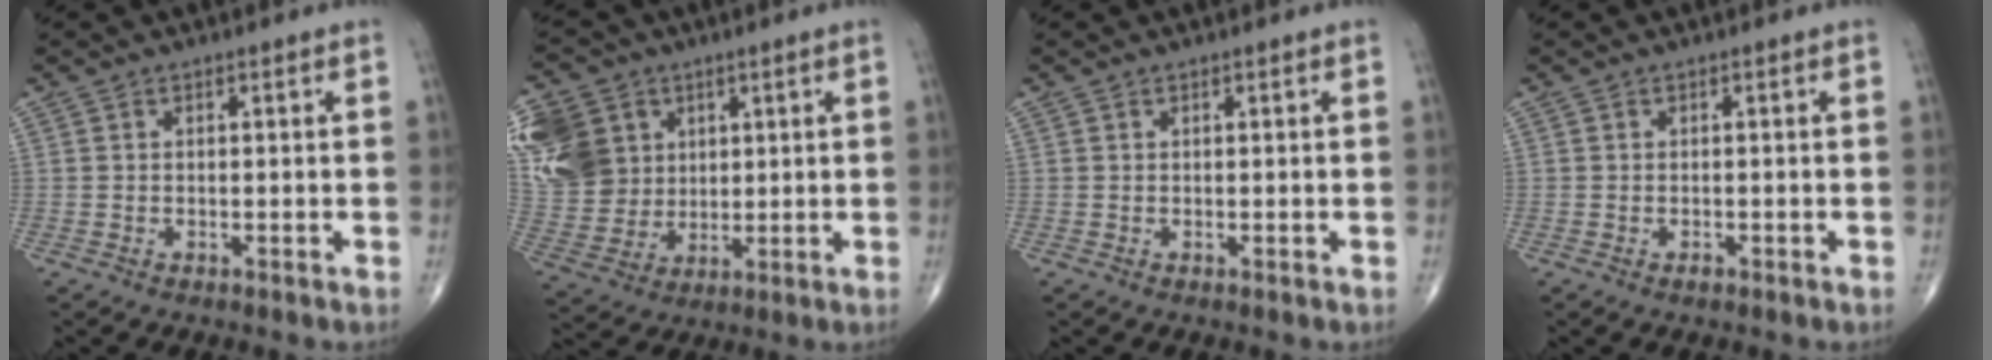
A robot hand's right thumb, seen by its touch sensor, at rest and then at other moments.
{"total": 17.6, "force": [5.7, 14.5, 8.2], "torque": [-0.169, 0.007, 0.121]}
{"total": 0.0}
{"total": 0.8, "force": [-0.5, 0.4, 0.5], "torque": [-0.008, 0.000, -0.008]}